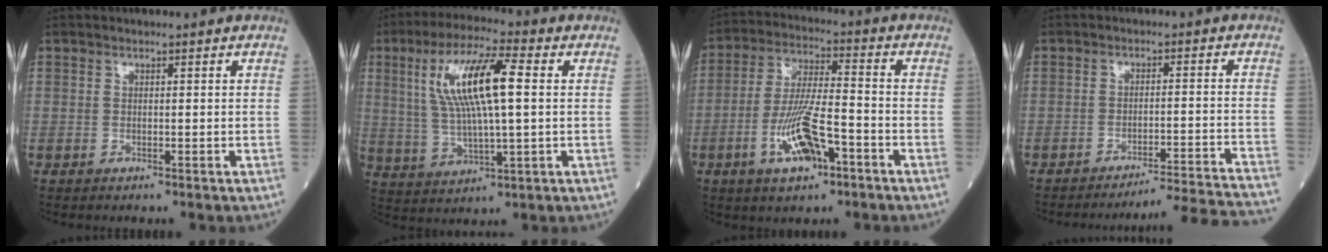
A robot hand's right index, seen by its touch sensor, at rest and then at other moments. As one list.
[{"total": 13.2, "force": [2.8, 2.2, 12.7], "torque": [-0.253, 0.017, 0.051]}, {"total": 10.5, "force": [-4.6, 2.8, 9.1], "torque": [-0.182, -0.001, -0.081]}, {"total": 16.3, "force": [-15.7, -3.4, 2.8], "torque": [-0.005, -0.025, -0.204]}]